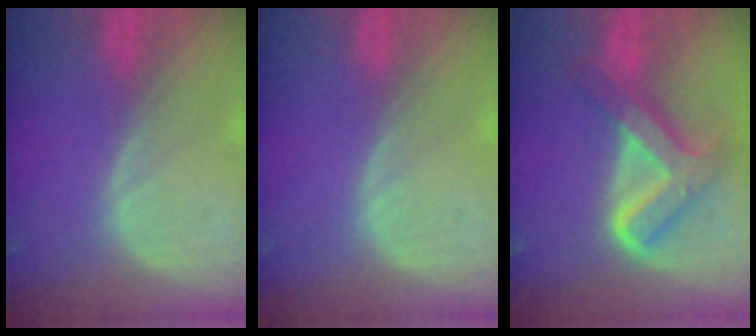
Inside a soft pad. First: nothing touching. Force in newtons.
{"total": 0.0}
{"total": 8.3, "press": 8.3, "slide": 0.6}